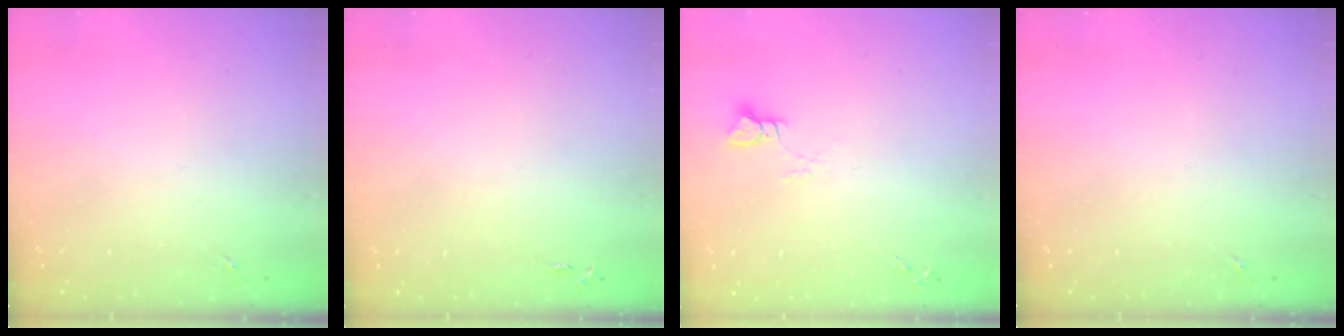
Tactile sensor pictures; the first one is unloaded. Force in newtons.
{"total": 2.6, "press": 2.6, "slide": 0.3}
{"total": 3.0, "press": 3.0, "slide": 0.3}
{"total": 0.0}